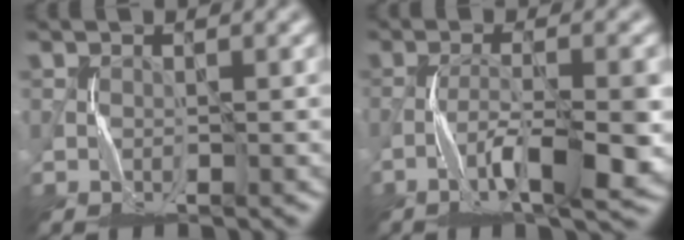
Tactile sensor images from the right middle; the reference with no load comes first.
{"total": 7.1, "force": [-3.0, 1.5, 6.3], "torque": [-0.112, 0.004, -0.051]}